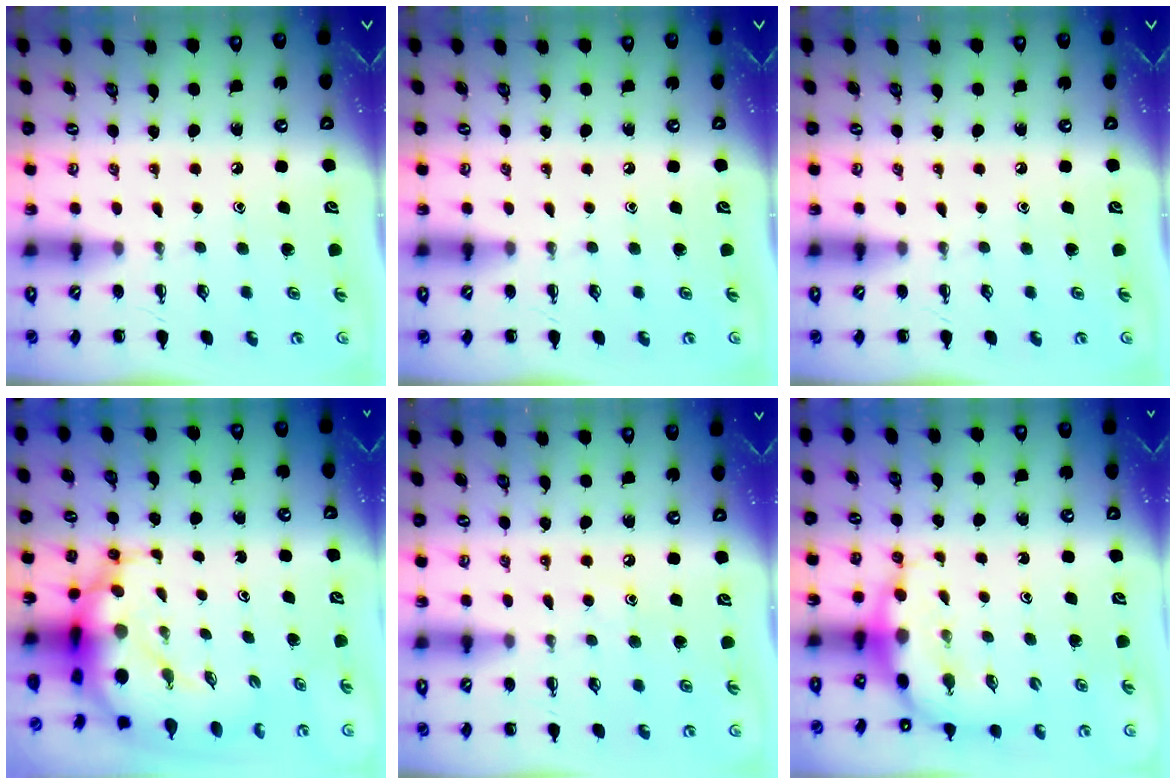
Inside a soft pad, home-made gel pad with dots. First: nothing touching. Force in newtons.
{"total": 0.0}
{"total": 0.0}
{"total": 10.6, "press": 10.3, "slide": 2.5}
{"total": 6.0, "press": 5.9, "slide": 1.4}
{"total": 7.1, "press": 6.9, "slide": 1.7}